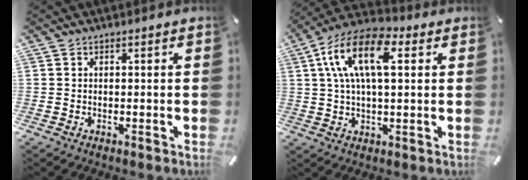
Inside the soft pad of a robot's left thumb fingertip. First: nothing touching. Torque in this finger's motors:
{"motor_torque": [0.46, 0.67, 1.82, -0.95, 0.55]}